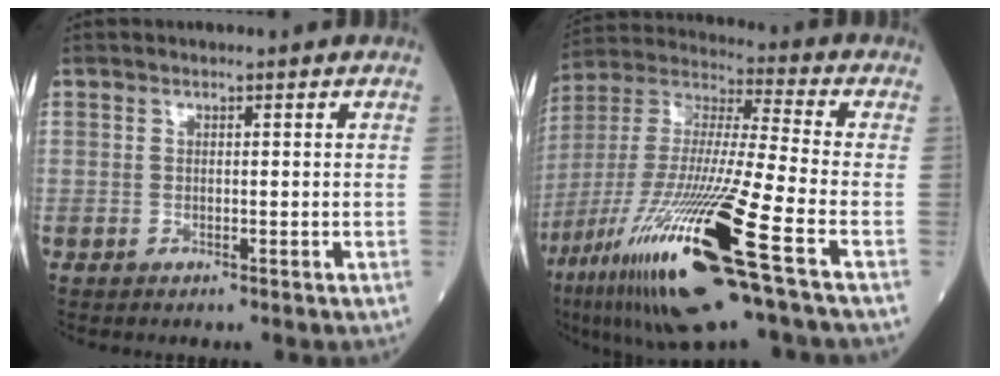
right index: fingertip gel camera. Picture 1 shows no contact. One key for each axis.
{"total": 24.9, "fx": -11.5, "fy": 1.1, "fz": 22.0, "tx": -0.441, "ty": -0.063, "tz": -0.213}